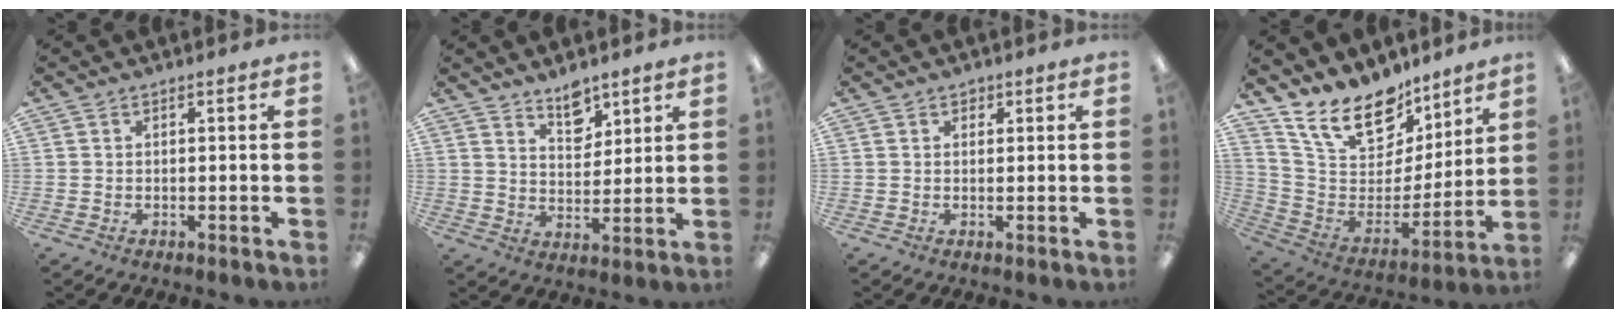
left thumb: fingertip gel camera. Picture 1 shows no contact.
{"total": 7.0, "force": [5.8, 3.2, 2.3], "torque": [-0.023, -0.037, 0.101]}
{"total": 1.4, "force": [0.9, 1.0, 0.2], "torque": [0.003, -0.001, 0.014]}
{"total": 18.3, "force": [14.8, 8.3, 6.8], "torque": [-0.148, -0.101, 0.272]}